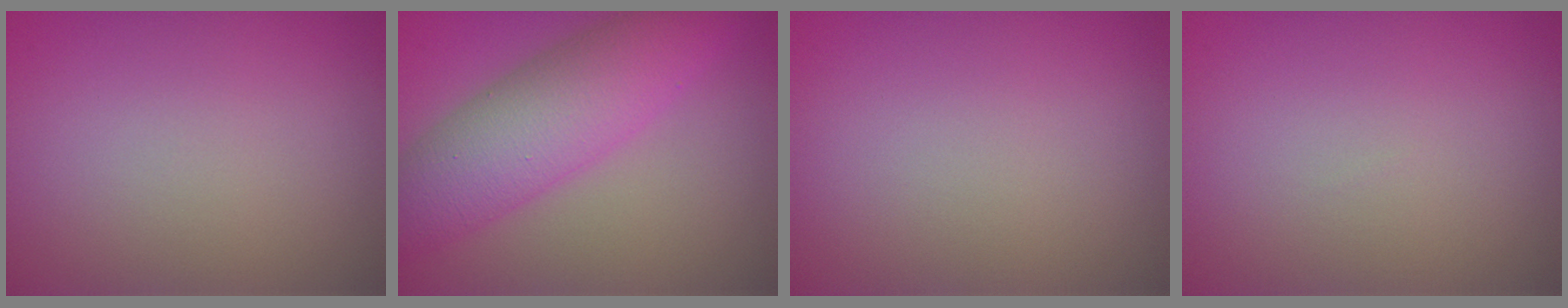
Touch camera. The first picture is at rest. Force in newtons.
{"total": 7.7, "press": 7.7, "slide": 0.1}
{"total": 0.0}
{"total": 0.0}